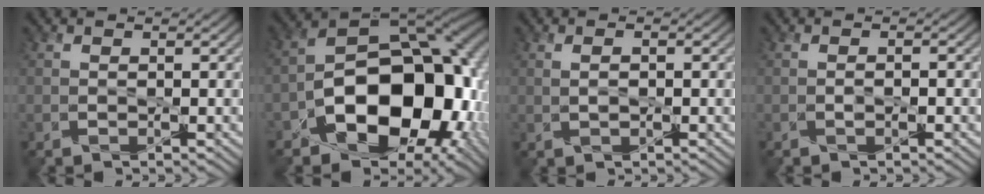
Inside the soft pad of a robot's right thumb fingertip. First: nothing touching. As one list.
[{"total": 16.6, "force": [-5.4, 10.5, 11.7], "torque": [-0.170, -0.026, -0.089]}, {"total": 1.5, "force": [0.3, 0.8, 1.2], "torque": [-0.012, 0.006, 0.000]}, {"total": 0.7, "force": [-0.5, -0.1, 0.5], "torque": [0.003, 0.002, -0.006]}]